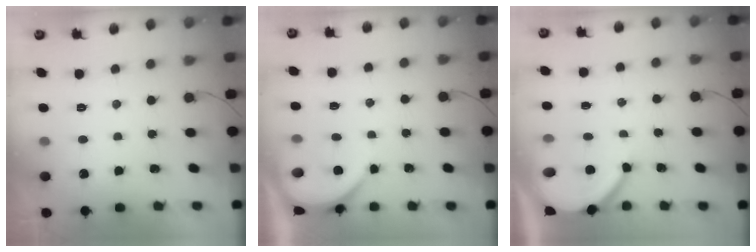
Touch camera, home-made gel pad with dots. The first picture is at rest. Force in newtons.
{"total": 4.0, "press": 3.9, "slide": 0.5}
{"total": 7.0, "press": 7.0, "slide": 0.4}